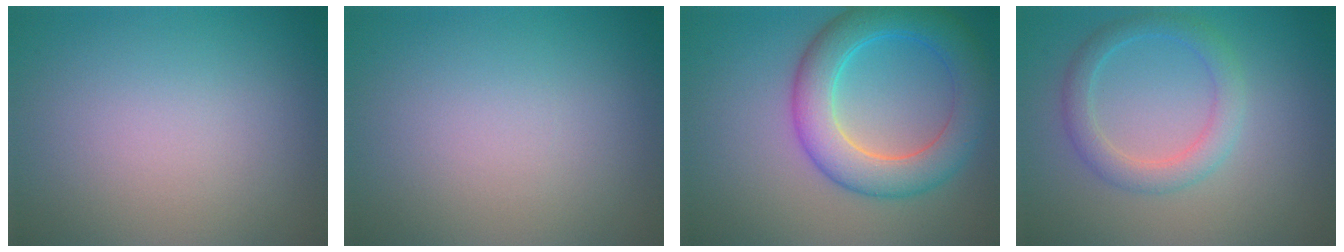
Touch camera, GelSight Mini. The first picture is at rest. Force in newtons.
{"total": 0.0}
{"total": 6.8, "press": 6.8, "slide": 0.0}
{"total": 3.0, "press": 3.0, "slide": 0.1}